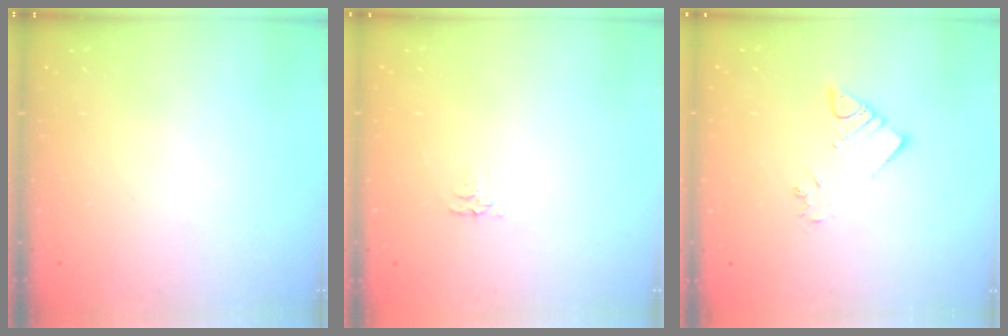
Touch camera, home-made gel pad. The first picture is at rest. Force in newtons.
{"total": 2.6, "press": 2.6, "slide": 0.4}
{"total": 4.4, "press": 4.4, "slide": 0.1}